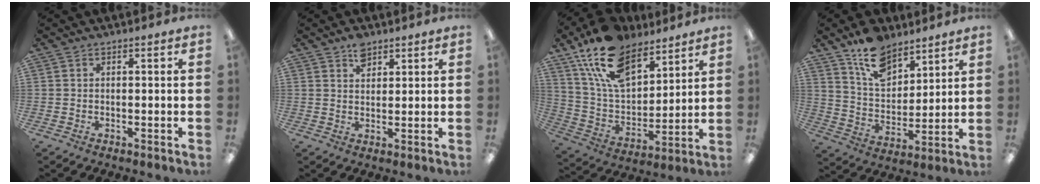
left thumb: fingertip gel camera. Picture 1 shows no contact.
{"total": 4.1, "force": [2.9, 2.3, 1.8], "torque": [-0.024, -0.007, 0.052]}
{"total": 18.9, "force": [13.1, 9.6, 9.6], "torque": [-0.193, -0.061, 0.243]}
{"total": 12.9, "force": [9.6, 6.7, 5.4], "torque": [-0.097, -0.052, 0.180]}